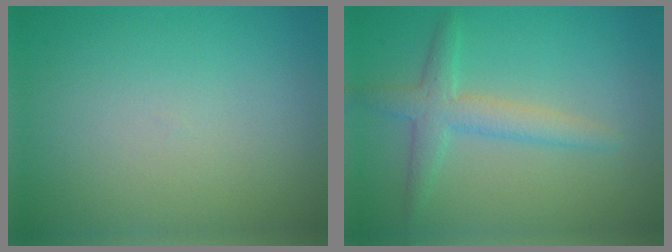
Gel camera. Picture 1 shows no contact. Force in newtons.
{"total": 3.1, "press": 3.1, "slide": 0.1}